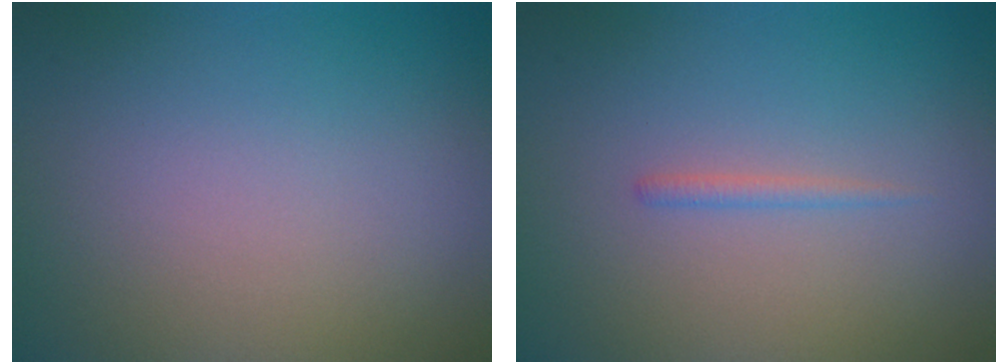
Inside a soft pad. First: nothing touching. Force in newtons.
{"total": 0.8, "press": 0.8, "slide": 0.1}